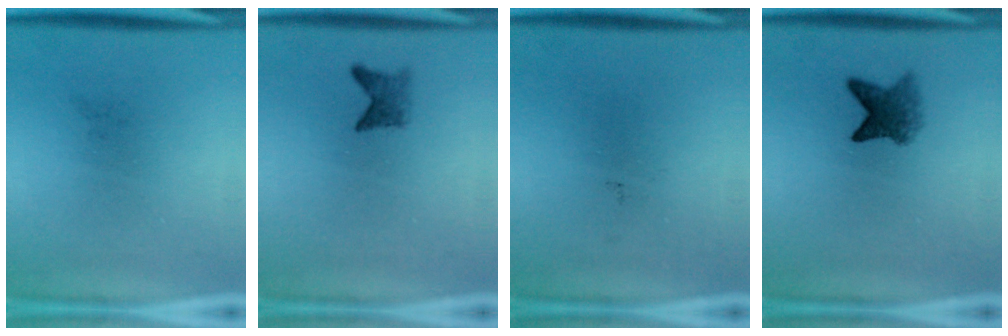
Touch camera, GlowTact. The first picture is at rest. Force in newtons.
{"total": 2.0}
{"total": 0.0}
{"total": 4.4}